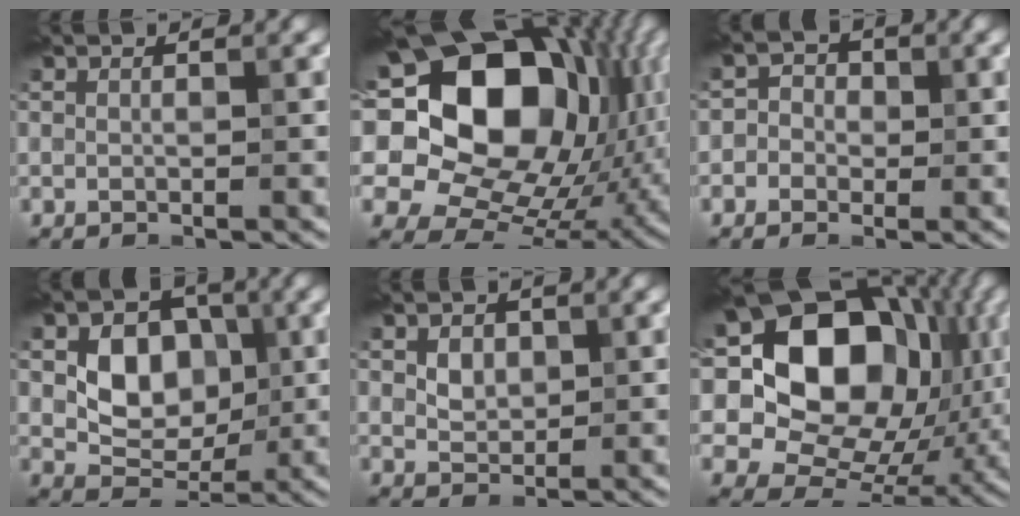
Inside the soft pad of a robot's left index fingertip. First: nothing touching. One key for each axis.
{"total": 21.6, "fx": 5.1, "fy": 16.2, "fz": 13.2, "tx": -0.255, "ty": 0.028, "tz": 0.100}
{"total": 2.1, "fx": -0.7, "fy": 2.0, "fz": 0.2, "tx": 0.022, "ty": -0.001, "tz": -0.027}
{"total": 6.1, "fx": 0.3, "fy": 4.6, "fz": 3.9, "tx": -0.062, "ty": -0.005, "tz": 0.001}
{"total": 2.0, "fx": 0.2, "fy": 1.6, "fz": 1.3, "tx": -0.024, "ty": -0.002, "tz": 0.002}
{"total": 17.0, "fx": 3.7, "fy": 12.8, "fz": 10.7, "tx": -0.180, "ty": 0.009, "tz": 0.074}